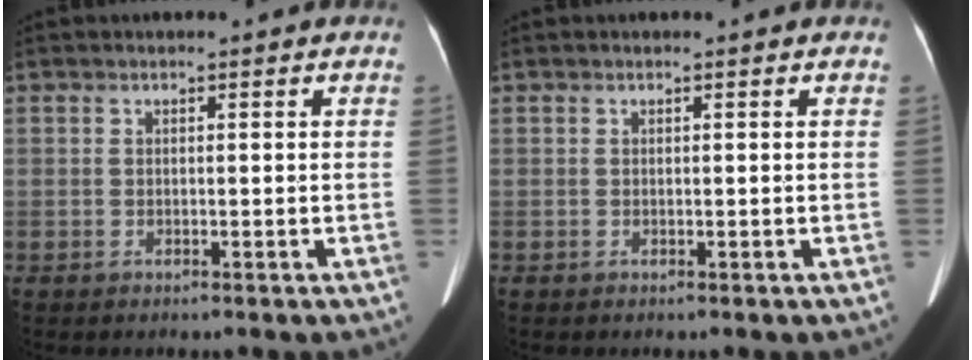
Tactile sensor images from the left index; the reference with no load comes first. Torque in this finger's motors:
{"motor_torque": [0.00, 0.00, -0.01, 0.00]}